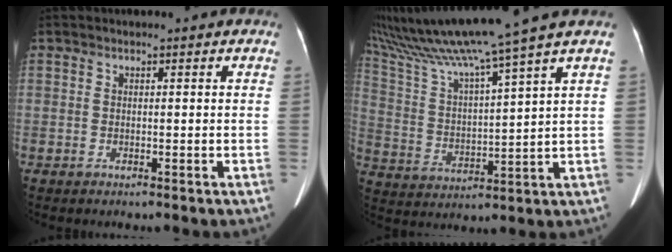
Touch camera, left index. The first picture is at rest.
{"total": 17.5, "force": [14.4, -2.4, 9.7], "torque": [-0.185, -0.003, 0.254]}